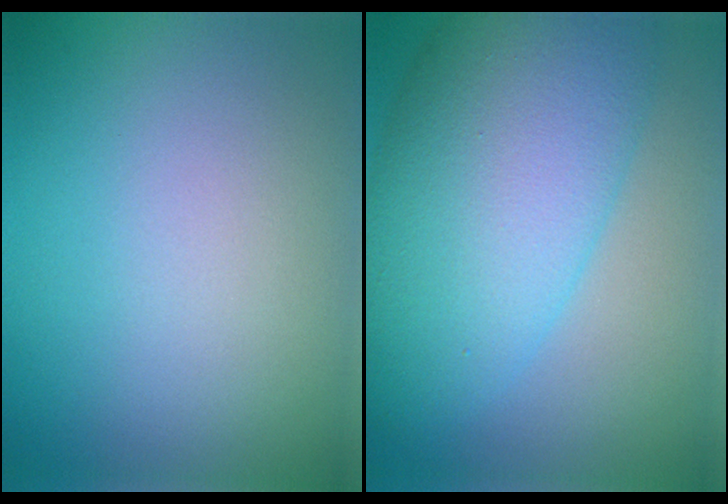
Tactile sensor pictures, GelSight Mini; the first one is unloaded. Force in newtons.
{"total": 11.1, "press": 11.1, "slide": 0.3}